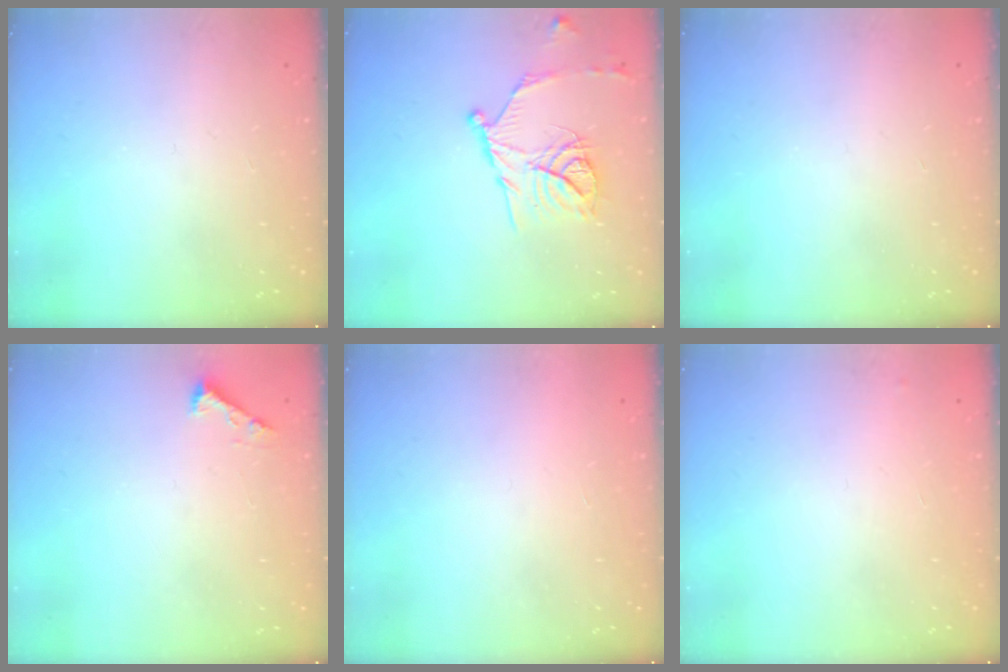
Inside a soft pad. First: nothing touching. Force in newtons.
{"total": 15.4, "press": 15.3, "slide": 1.5}
{"total": 0.0}
{"total": 2.3, "press": 2.3, "slide": 0.3}
{"total": 1.6, "press": 1.6, "slide": 0.1}
{"total": 3.2, "press": 3.2, "slide": 0.4}